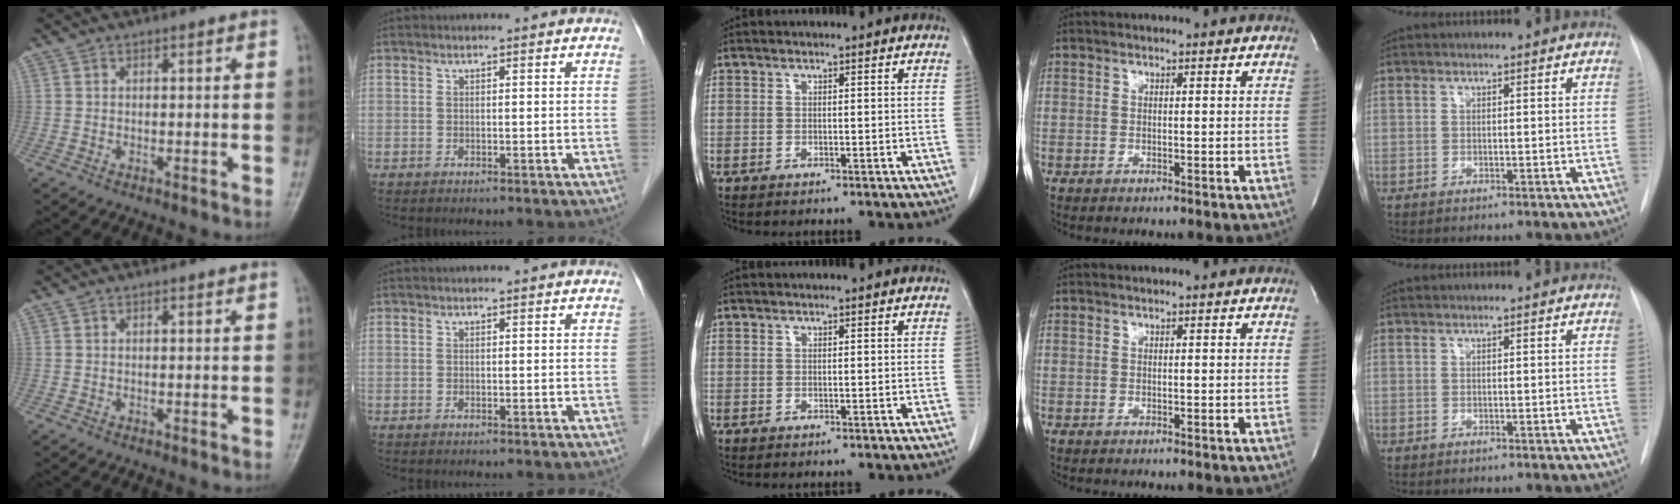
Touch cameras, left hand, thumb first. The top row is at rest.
{}